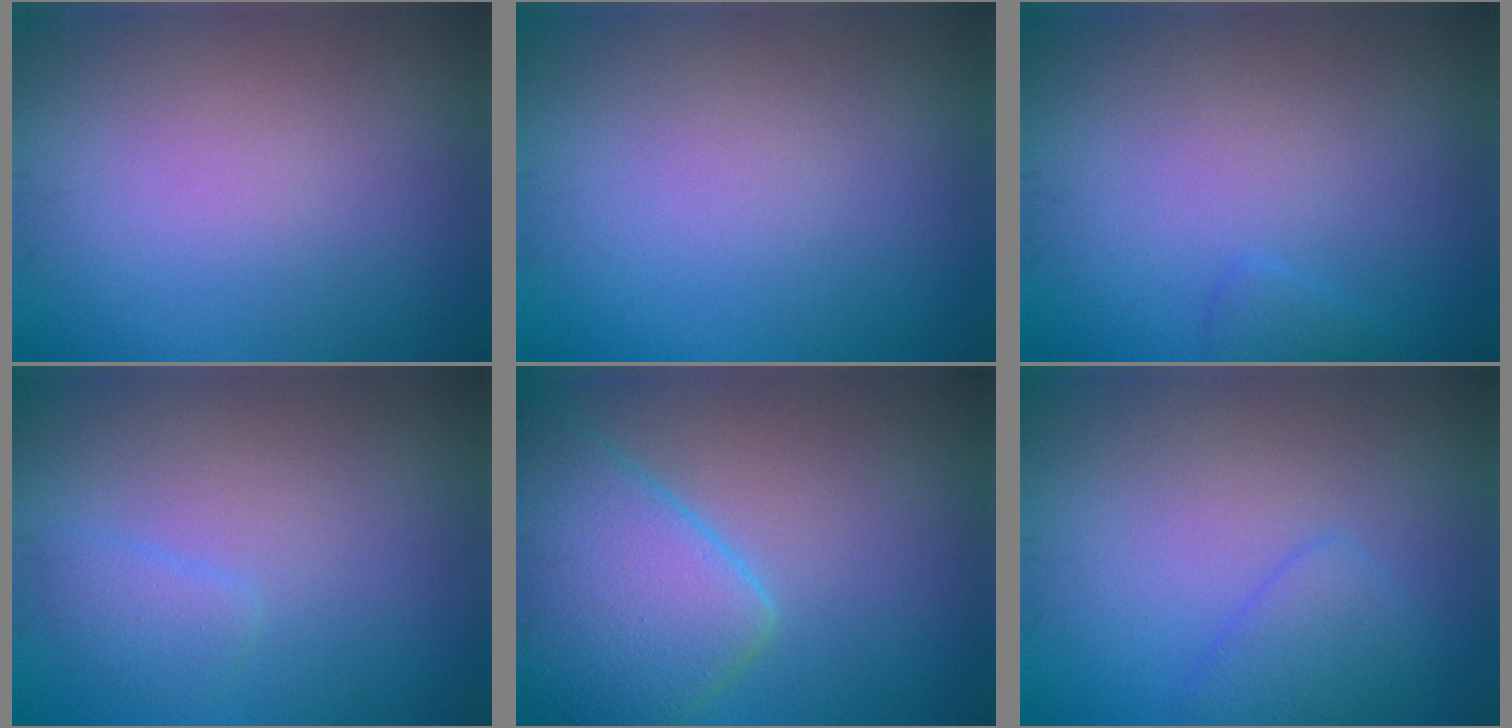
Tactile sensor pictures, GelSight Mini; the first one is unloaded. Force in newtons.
{"total": 0.0}
{"total": 0.9, "press": 0.9, "slide": 0.1}
{"total": 1.4, "press": 1.4, "slide": 0.2}
{"total": 8.5, "press": 8.5, "slide": 0.5}
{"total": 2.3, "press": 2.3, "slide": 0.2}